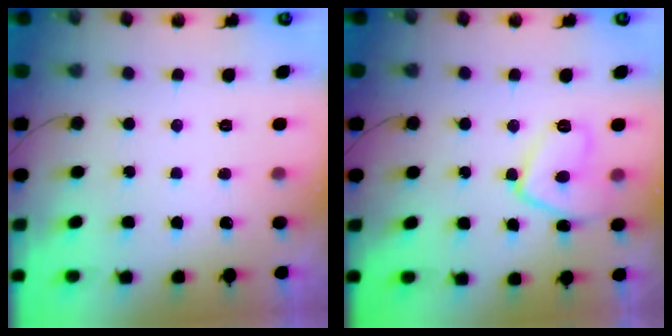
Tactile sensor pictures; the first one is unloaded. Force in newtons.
{"total": 10.5, "press": 10.5, "slide": 0.8}